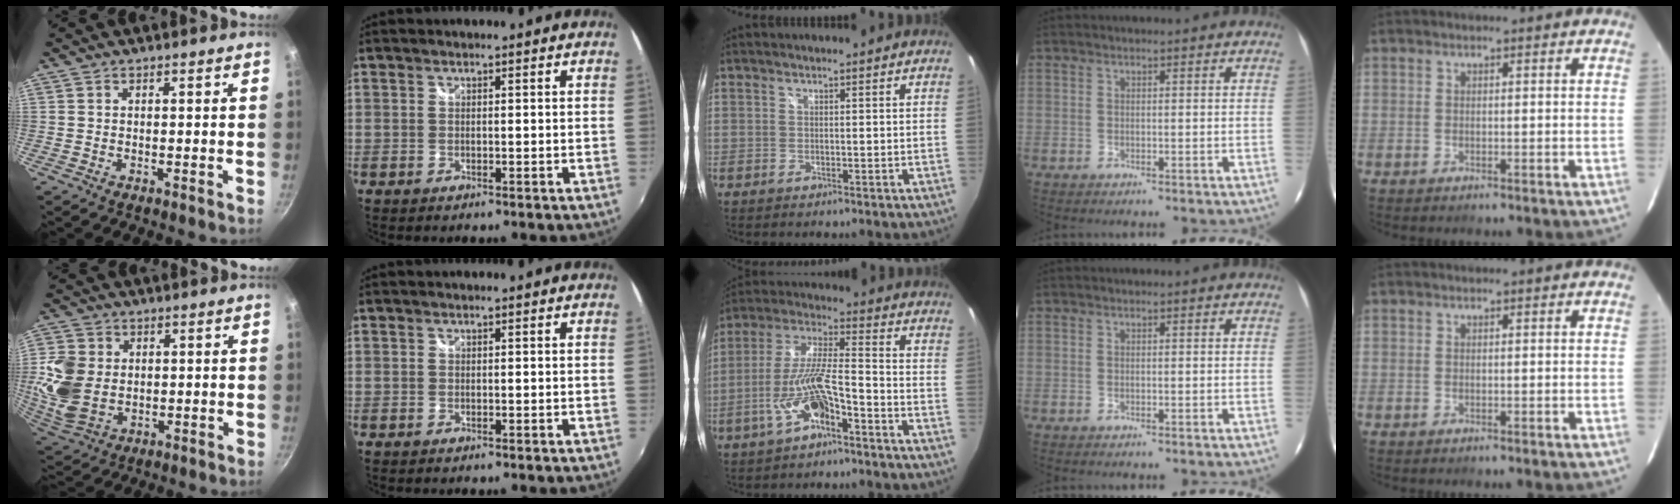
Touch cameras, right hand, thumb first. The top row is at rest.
{"thumb": {"total": 11.6, "force": [0.8, 8.9, 7.4], "torque": [-0.139, -0.013, 0.024]}, "middle": {"total": 11.0, "force": [-5.9, 2.6, 9.0], "torque": [-0.195, 0.001, -0.104]}}